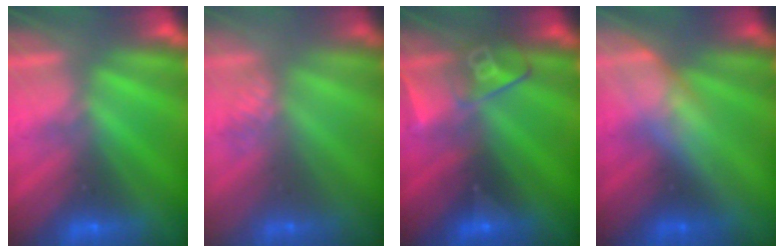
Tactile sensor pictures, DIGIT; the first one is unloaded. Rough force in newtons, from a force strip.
{"total": 2.7}
{"total": 2.6}
{"total": 2.8}